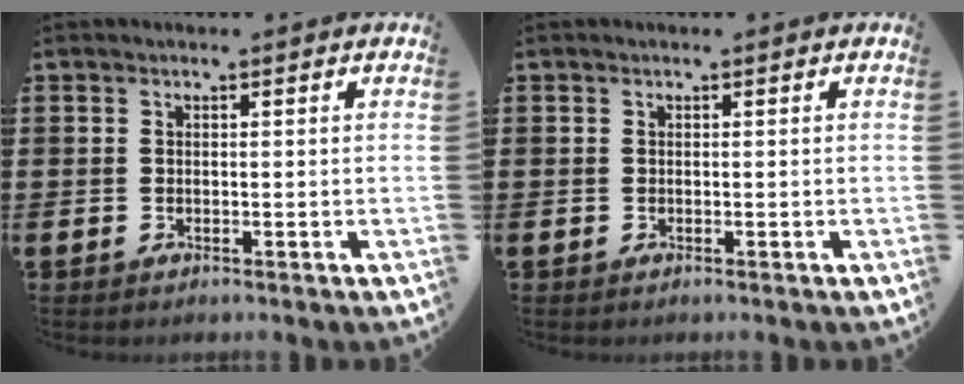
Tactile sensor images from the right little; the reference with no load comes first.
{"total": 0.0}